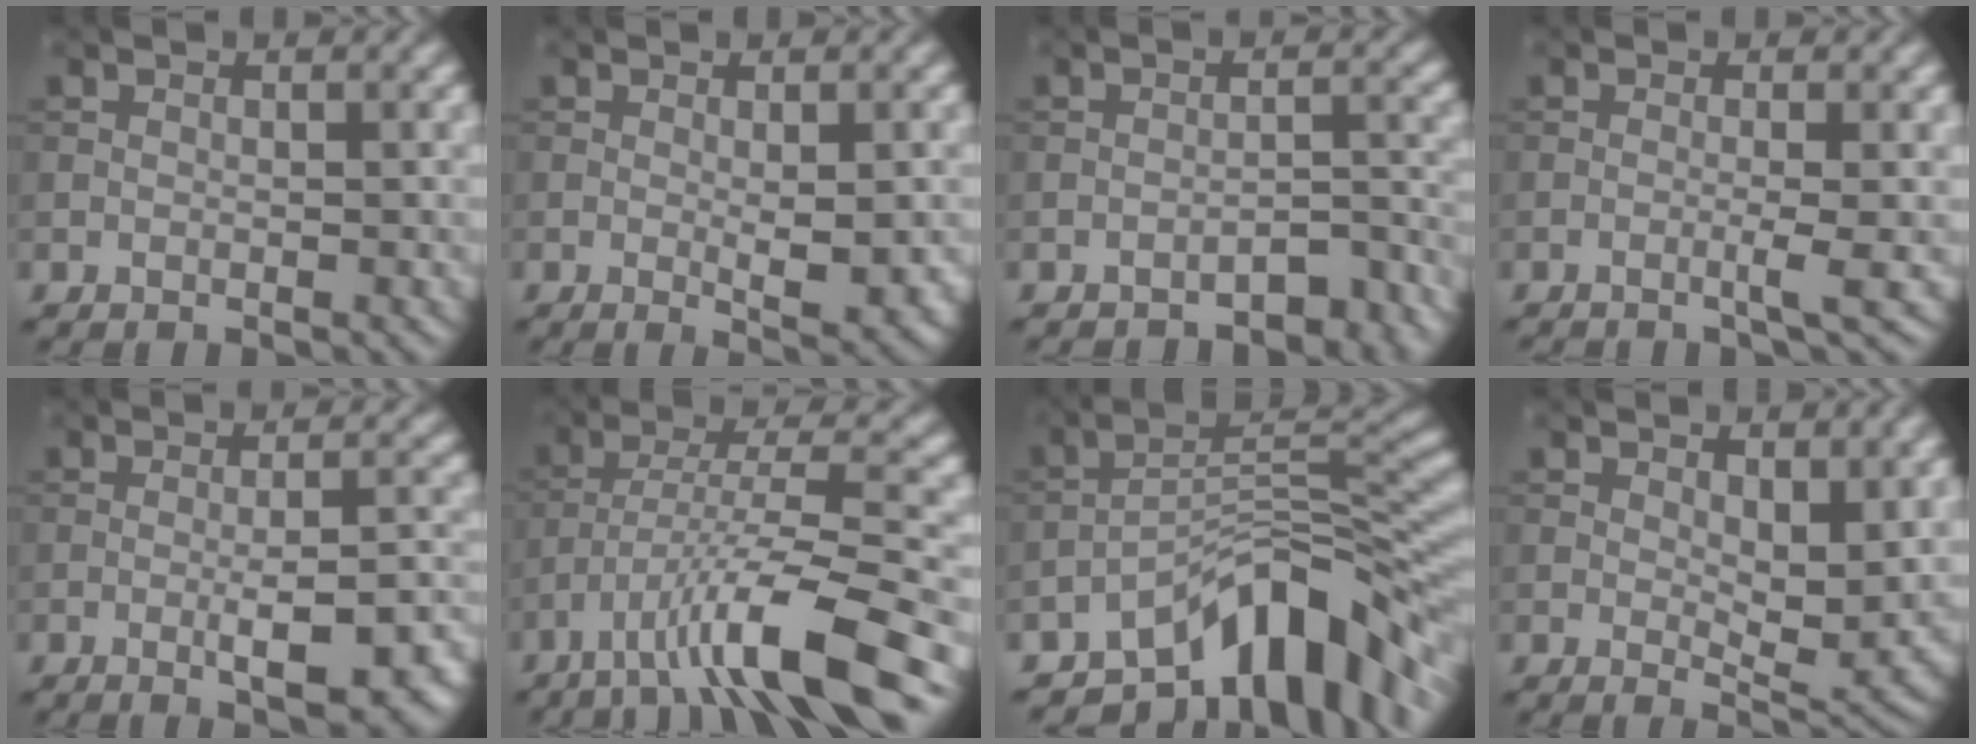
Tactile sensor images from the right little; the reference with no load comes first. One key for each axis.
{"total": 3.4, "fx": -0.3, "fy": 0.9, "fz": 3.3, "tx": -0.050, "ty": -0.009, "tz": 0.000}
{"total": 4.2, "fx": -3.8, "fy": 0.8, "fz": 1.6, "tx": -0.018, "ty": 0.005, "tz": -0.050}
{"total": 2.0, "fx": -0.5, "fy": 0.3, "fz": 1.9, "tx": -0.026, "ty": 0.000, "tz": -0.016}
{"total": 7.0, "fx": -2.4, "fy": 2.0, "fz": 6.2, "tx": -0.095, "ty": -0.009, "tz": -0.028}
{"total": 9.4, "fx": -5.4, "fy": 1.4, "fz": 7.6, "tx": -0.128, "ty": 0.010, "tz": -0.097}
{"total": 11.4, "fx": -7.6, "fy": 4.2, "fz": 7.5, "tx": -0.091, "ty": 0.008, "tz": -0.141}
{"total": 4.6, "fx": 1.1, "fy": 2.1, "fz": 3.9, "tx": -0.061, "ty": -0.014, "tz": 0.022}